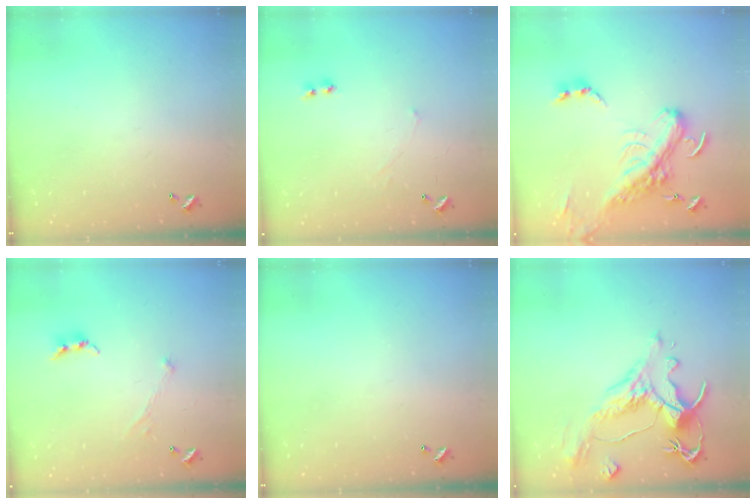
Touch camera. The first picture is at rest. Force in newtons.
{"total": 2.4, "press": 2.3, "slide": 0.5}
{"total": 9.5, "press": 9.3, "slide": 2.2}
{"total": 0.0}
{"total": 0.0}
{"total": 1.6, "press": 0.8, "slide": 1.4}